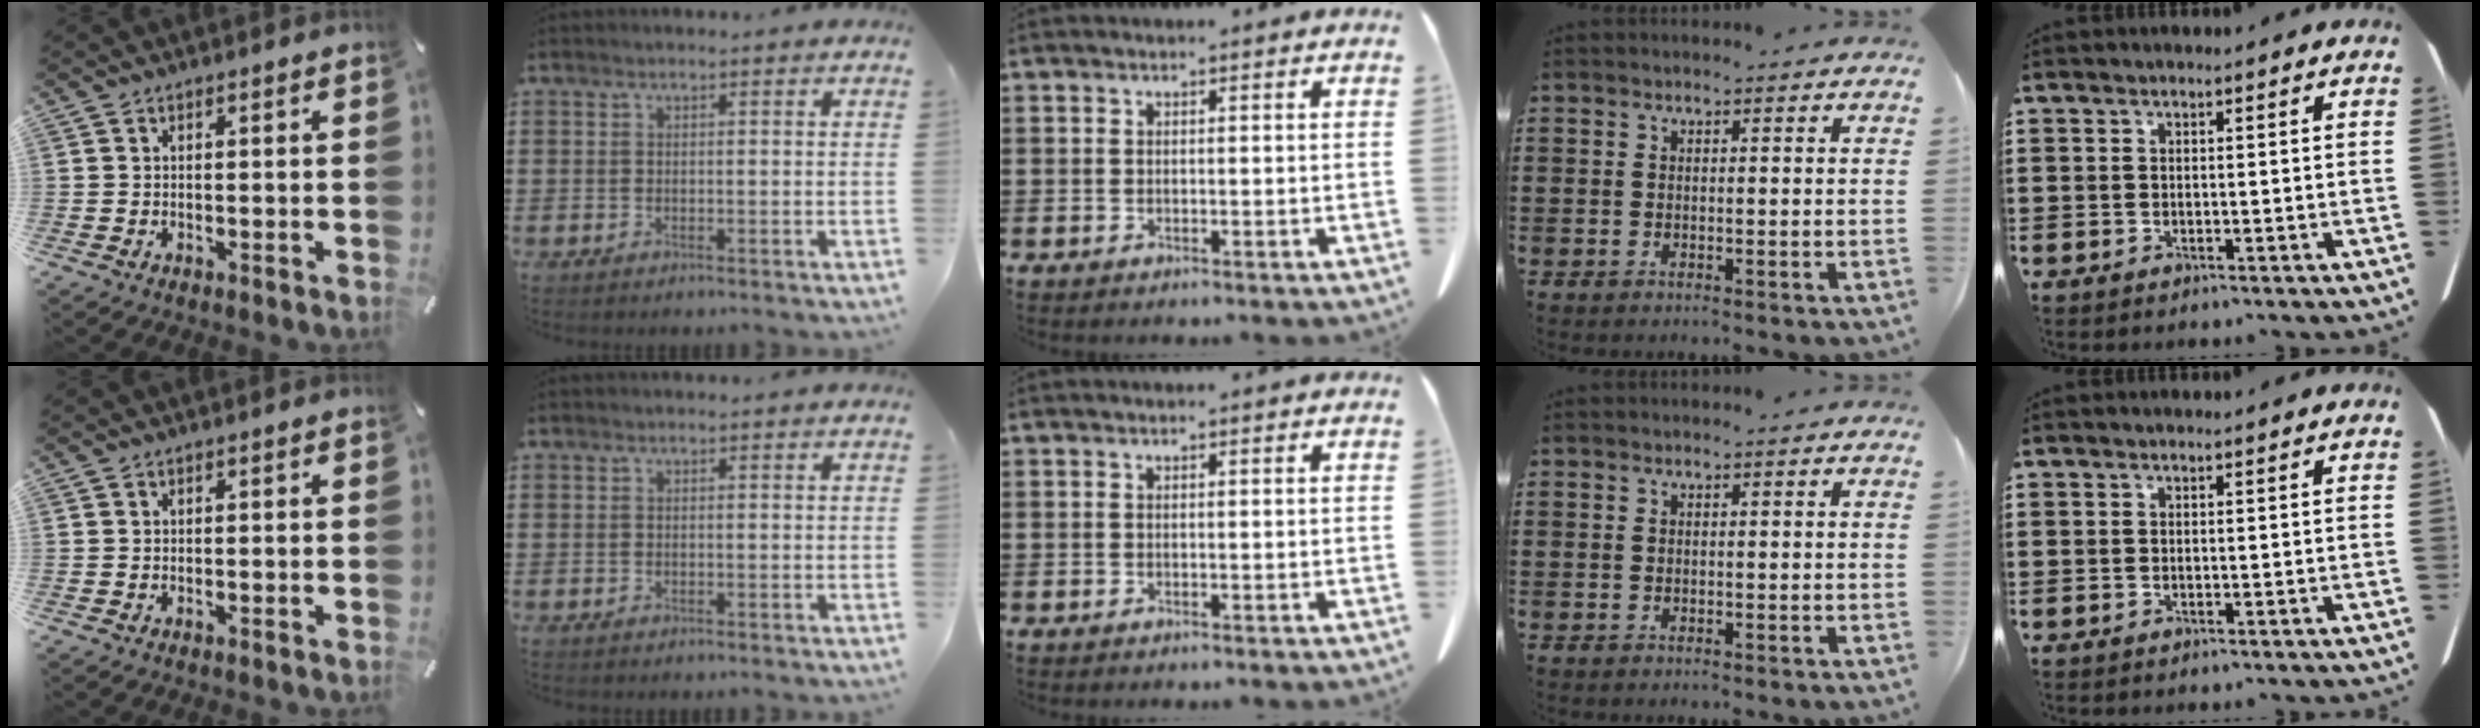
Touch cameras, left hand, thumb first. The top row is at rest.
{}